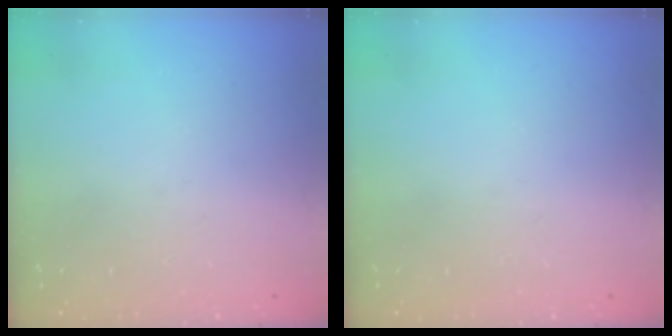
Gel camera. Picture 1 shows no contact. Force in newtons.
{"total": 0.0}